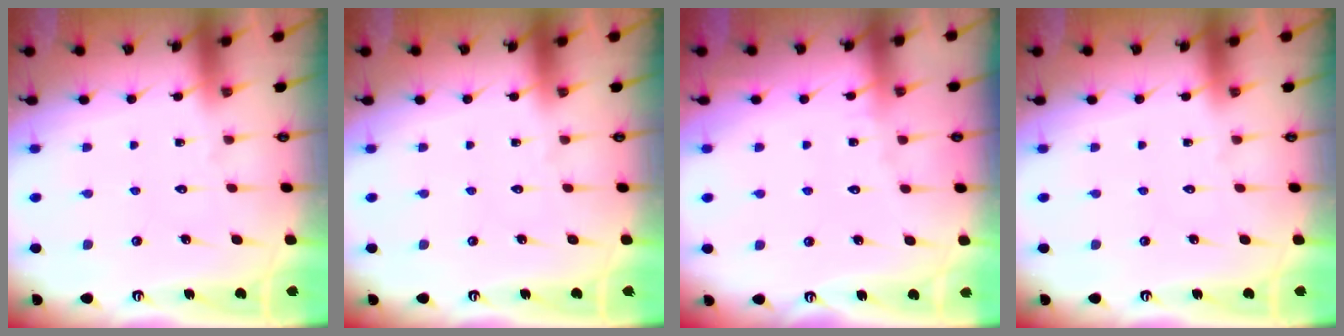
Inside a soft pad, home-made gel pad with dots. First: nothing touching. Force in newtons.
{"total": 0.0}
{"total": 2.5, "press": 2.5, "slide": 0.2}
{"total": 0.0}